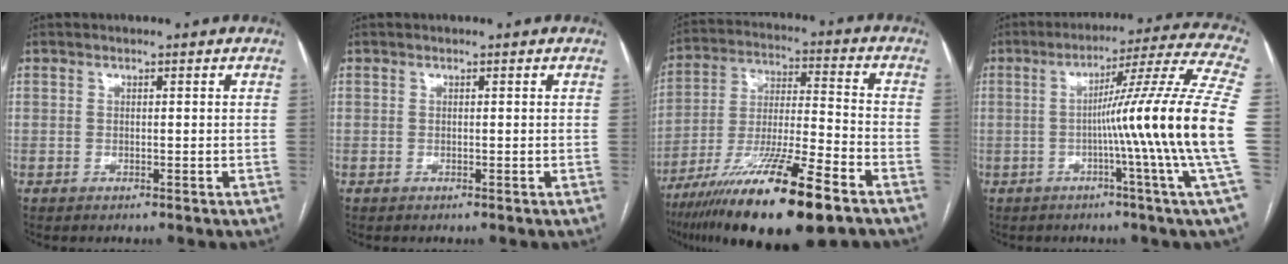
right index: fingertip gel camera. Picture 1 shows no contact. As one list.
[{"total": 0.0}, {"total": 20.4, "force": [-12.8, 1.8, 15.8], "torque": [-0.274, -0.041, -0.224]}, {"total": 18.8, "force": [-2.4, -3.6, 18.3], "torque": [-0.247, -0.005, -0.054]}]